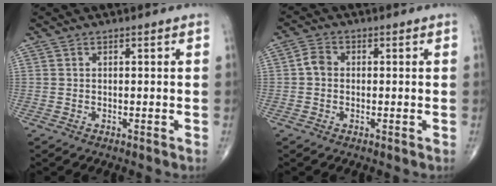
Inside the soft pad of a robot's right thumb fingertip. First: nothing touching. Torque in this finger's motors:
{"motor_torque": [-0.01, 0.01, 0.08, 0.00, 0.03]}